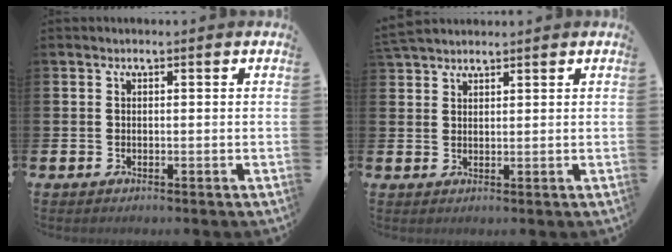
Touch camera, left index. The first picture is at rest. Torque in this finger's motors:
{"motor_torque": [0.42, -0.72, 0.52, 0.21]}